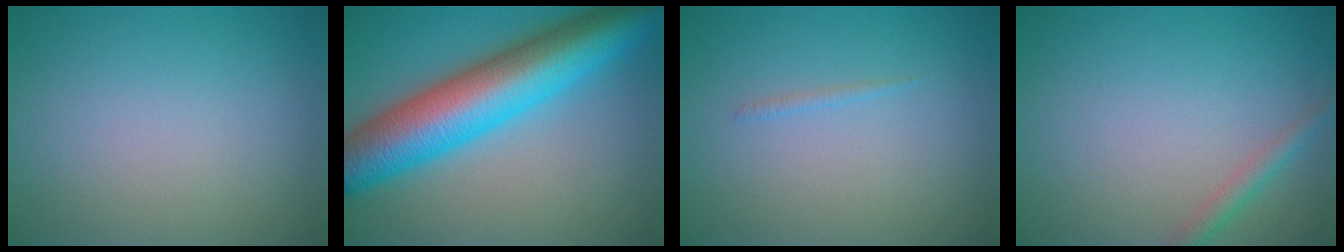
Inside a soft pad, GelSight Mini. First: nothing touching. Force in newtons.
{"total": 12.1, "press": 12.1, "slide": 0.2}
{"total": 0.5, "press": 0.5, "slide": 0.1}
{"total": 1.7, "press": 1.7, "slide": 0.1}